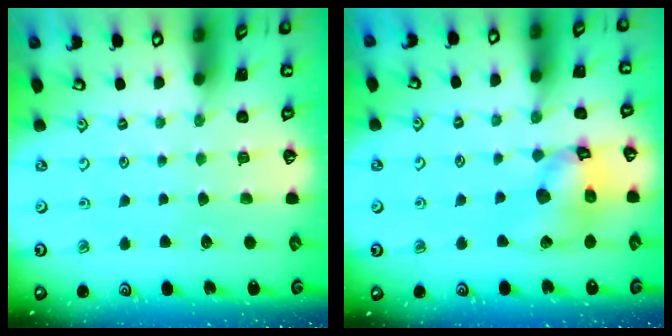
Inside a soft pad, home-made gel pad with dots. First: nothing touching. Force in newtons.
{"total": 14.4, "press": 14.3, "slide": 1.8}